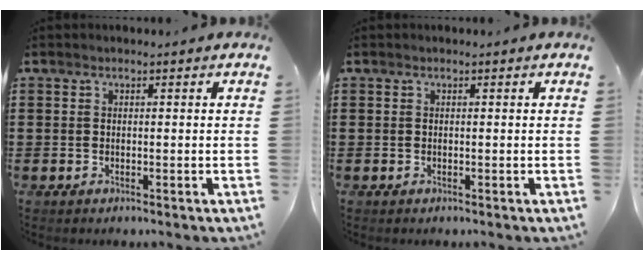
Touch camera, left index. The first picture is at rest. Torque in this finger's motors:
{"motor_torque": [-0.01, 0.00, 0.00, 0.00]}